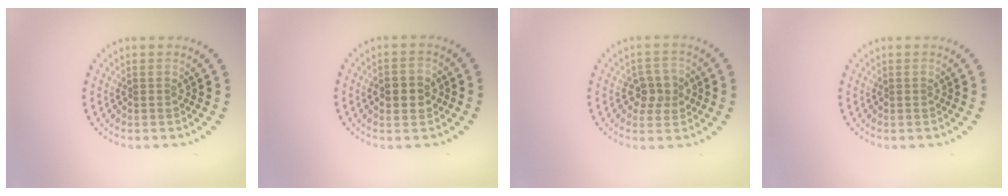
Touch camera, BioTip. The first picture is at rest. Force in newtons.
{"total": 2.6, "press": 2.6, "slide": 0.2}
{"total": 2.7, "press": 2.6, "slide": 0.8}
{"total": 0.0}